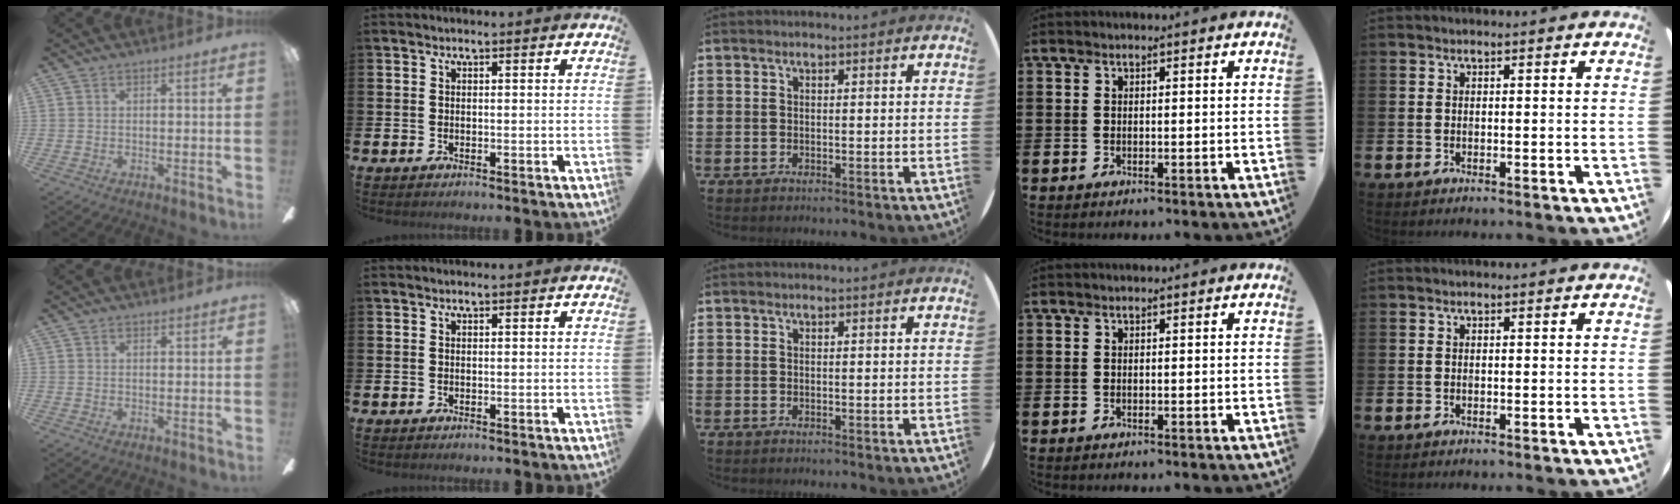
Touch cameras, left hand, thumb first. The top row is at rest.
{"thumb": {"total": 1.0, "force": [0.9, 0.4, 0.1], "torque": [0.005, -0.003, 0.015]}}